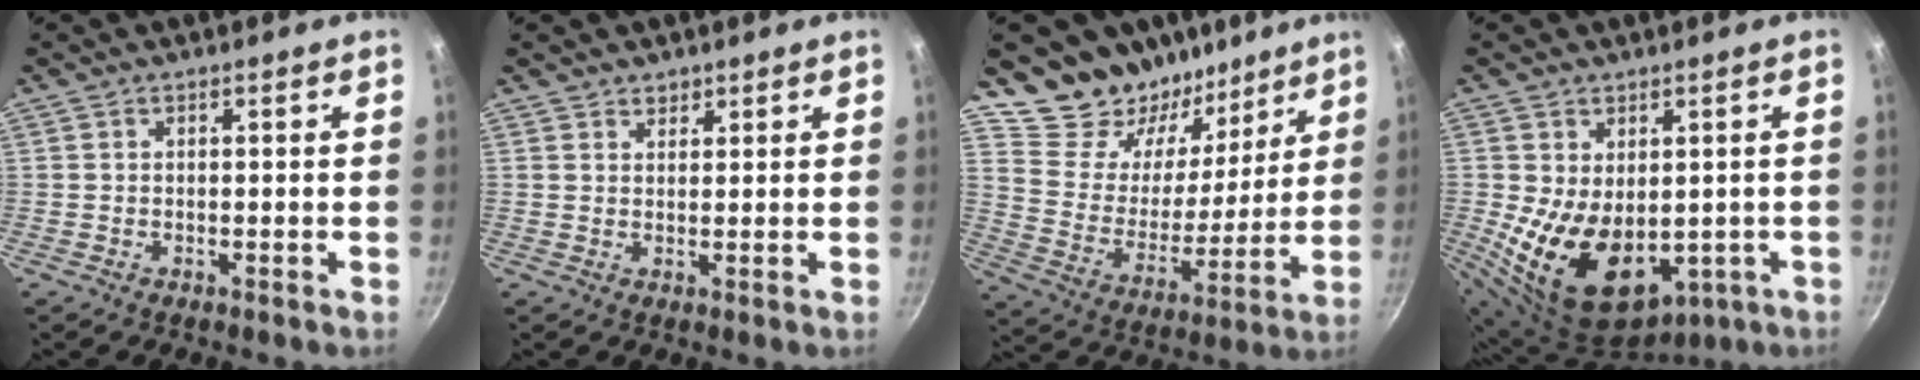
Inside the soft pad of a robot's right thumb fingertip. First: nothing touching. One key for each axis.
{"total": 1.7, "fx": 1.3, "fy": 1.1, "fz": 0.3, "tx": 0.007, "ty": -0.007, "tz": 0.019}
{"total": 17.1, "fx": 13.8, "fy": 9.4, "fz": 3.6, "tx": -0.020, "ty": -0.122, "tz": 0.233}
{"total": 17.1, "fx": -1.7, "fy": 11.0, "fz": 13.0, "tx": -0.212, "ty": -0.018, "tz": 0.005}